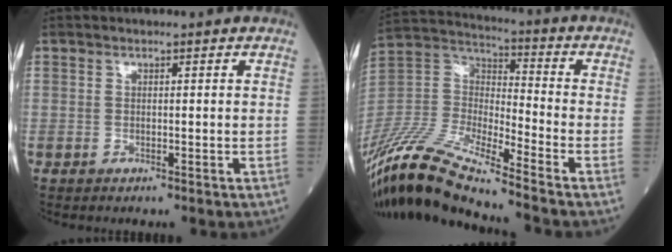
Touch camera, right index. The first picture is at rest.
{"total": 16.4, "force": [-13.8, 0.4, 8.8], "torque": [-0.188, -0.002, -0.268]}